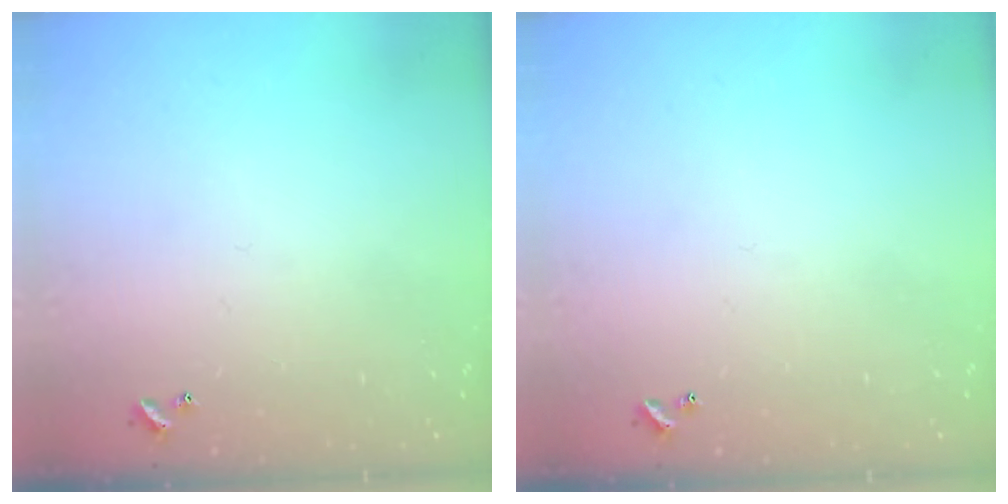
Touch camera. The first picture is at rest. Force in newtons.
{"total": 0.0}